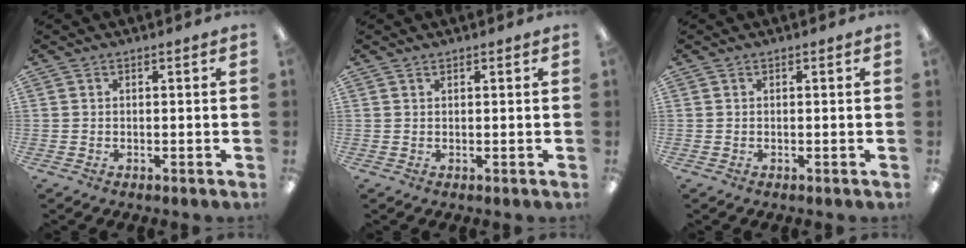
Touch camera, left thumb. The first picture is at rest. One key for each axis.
{"total": 0.6, "fx": 0.5, "fy": 0.2, "fz": 0.2, "tx": -0.005, "ty": 0.002, "tz": 0.009}
{"total": 0.0}